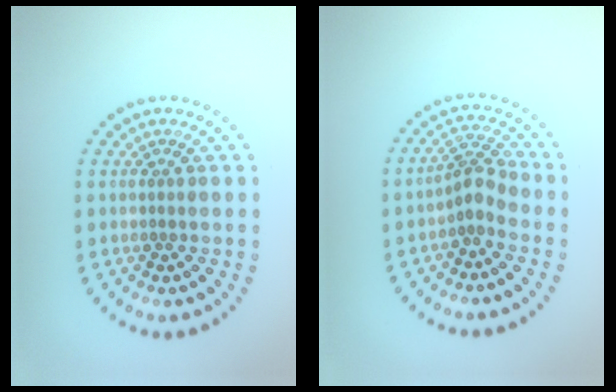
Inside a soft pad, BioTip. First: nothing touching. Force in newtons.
{"total": 2.4, "press": 1.8, "slide": 1.6}